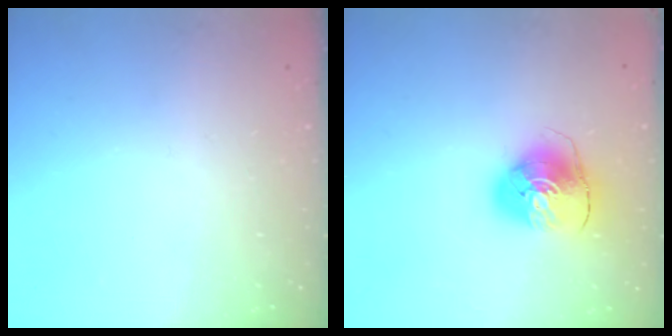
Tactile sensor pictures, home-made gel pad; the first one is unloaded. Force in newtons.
{"total": 9.4, "press": 9.2, "slide": 1.5}